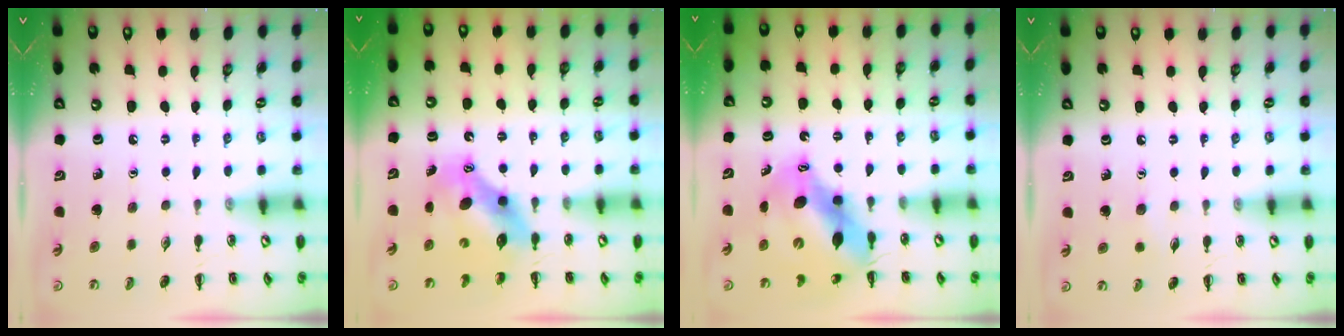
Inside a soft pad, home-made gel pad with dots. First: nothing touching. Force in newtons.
{"total": 7.4, "press": 7.1, "slide": 2.0}
{"total": 12.3, "press": 11.9, "slide": 2.9}
{"total": 3.8, "press": 3.7, "slide": 0.9}